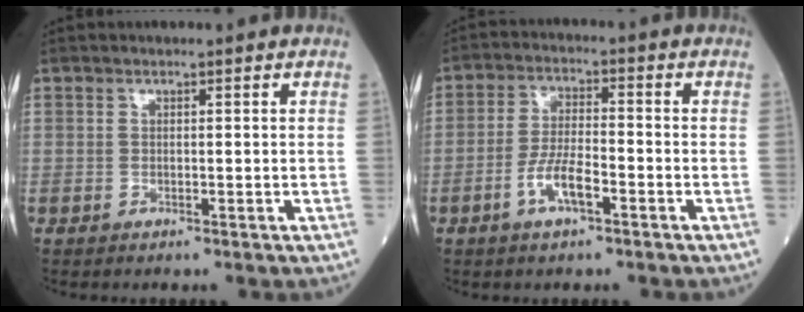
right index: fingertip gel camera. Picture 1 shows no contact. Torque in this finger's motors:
{"motor_torque": [0.37, -0.20, 0.43, 0.11]}